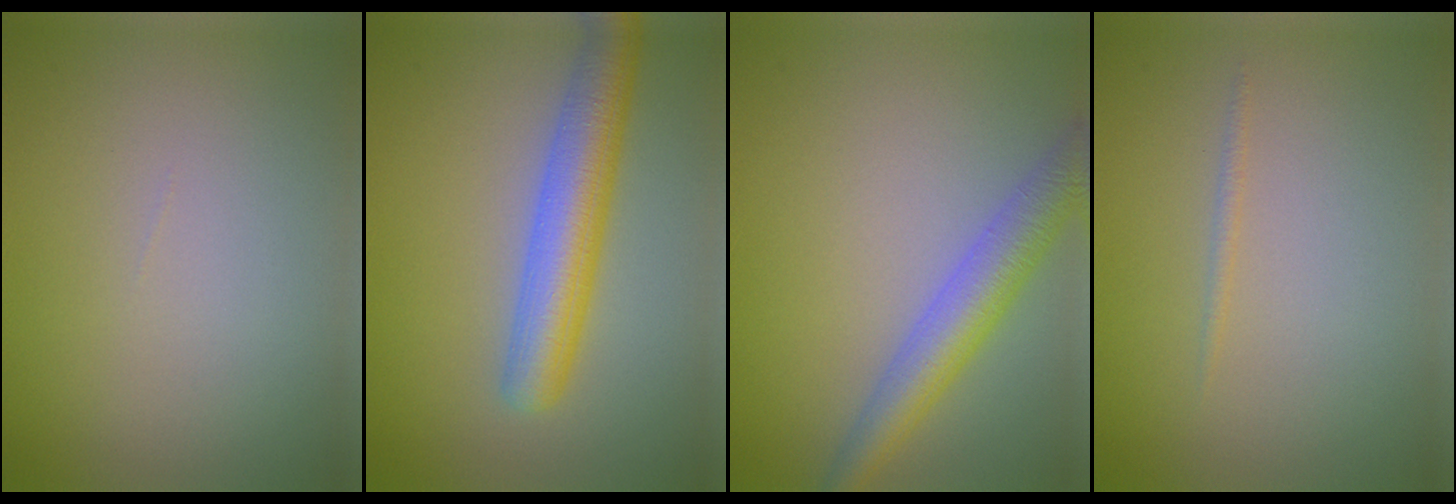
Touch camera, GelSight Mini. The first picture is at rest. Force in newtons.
{"total": 5.5, "press": 5.5, "slide": 0.2}
{"total": 4.5, "press": 4.5, "slide": 0.2}
{"total": 0.5, "press": 0.5, "slide": 0.1}